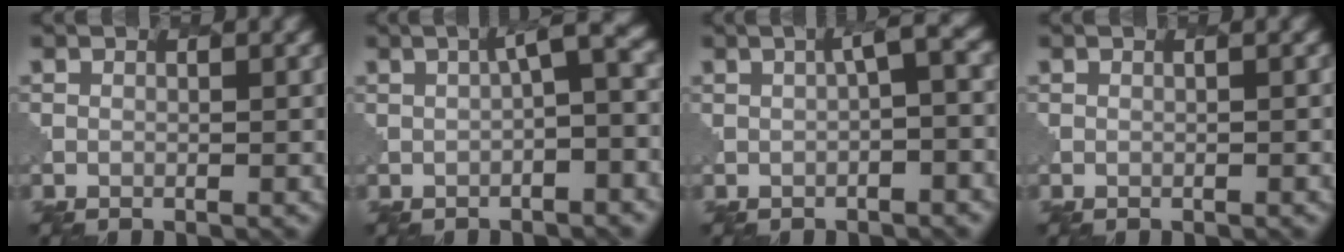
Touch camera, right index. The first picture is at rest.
{"total": 4.3, "force": [0.0, 1.0, 4.2], "torque": [-0.054, 0.017, -0.005]}
{"total": 3.2, "force": [0.0, 0.7, 3.2], "torque": [-0.043, 0.014, -0.003]}
{"total": 0.5, "force": [0.1, 0.2, 0.5], "torque": [-0.002, -0.003, -0.002]}